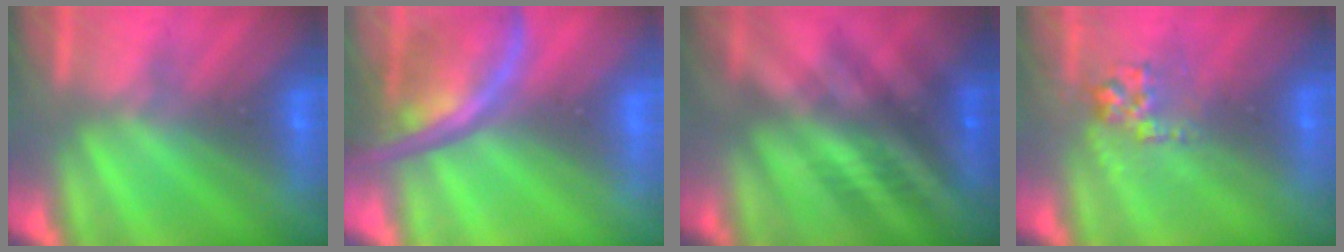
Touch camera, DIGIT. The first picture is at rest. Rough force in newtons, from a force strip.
{"total": 2.6}
{"total": 2.6}
{"total": 2.8}